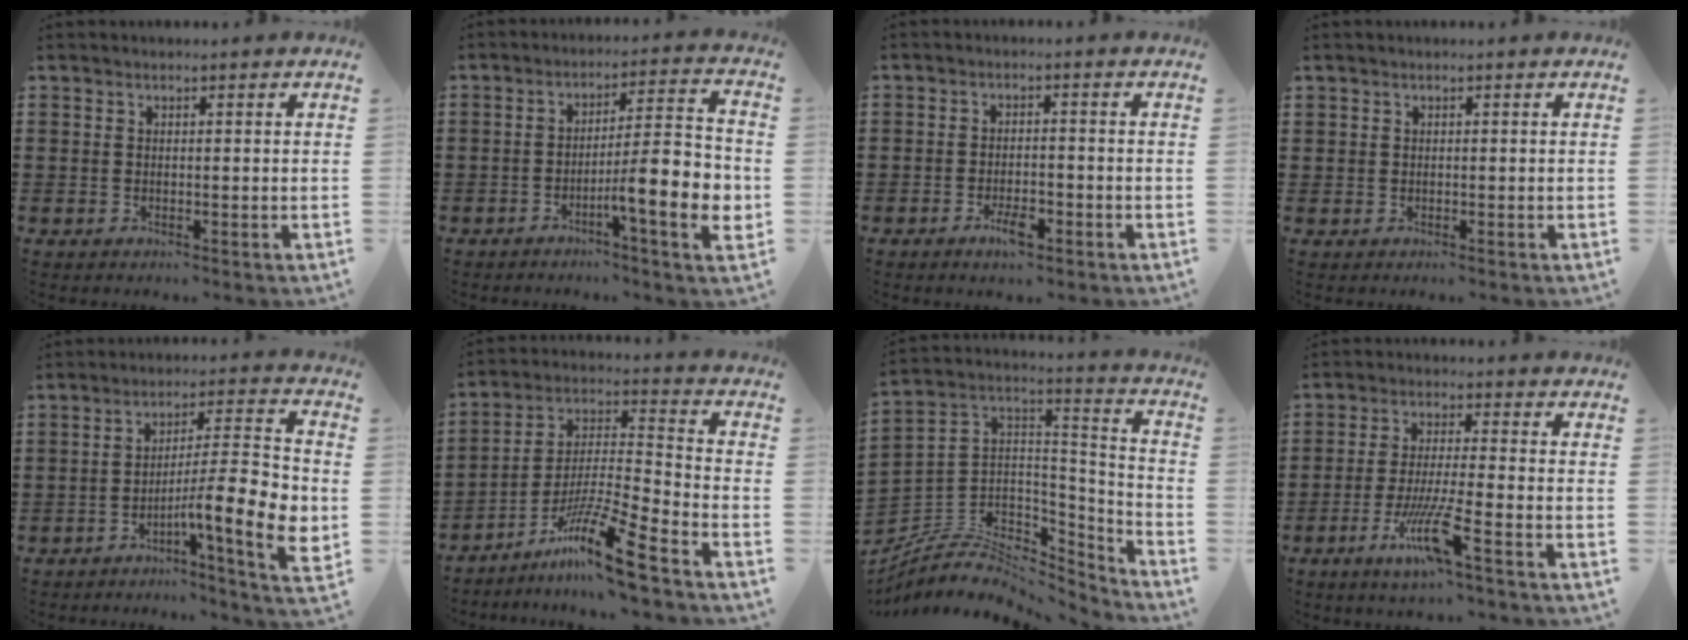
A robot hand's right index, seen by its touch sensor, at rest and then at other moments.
{"total": 10.5, "force": [-3.3, 1.9, 9.7], "torque": [-0.139, -0.011, -0.061]}
{"total": 3.5, "force": [-2.0, 1.2, 2.7], "torque": [-0.051, 0.001, -0.038]}
{"total": 0.6, "force": [0.1, 0.5, 0.0], "torque": [-0.002, 0.005, 0.002]}
{"total": 12.3, "force": [-4.0, 2.4, 11.4], "torque": [-0.167, -0.011, -0.073]}
{"total": 12.7, "force": [-9.3, 0.2, 8.6], "torque": [-0.156, 0.011, -0.178]}
{"total": 6.8, "force": [-4.4, 4.5, 2.5], "torque": [-0.064, -0.005, -0.081]}
{"total": 8.9, "force": [-4.8, 0.8, 7.5], "torque": [-0.159, -0.013, -0.092]}